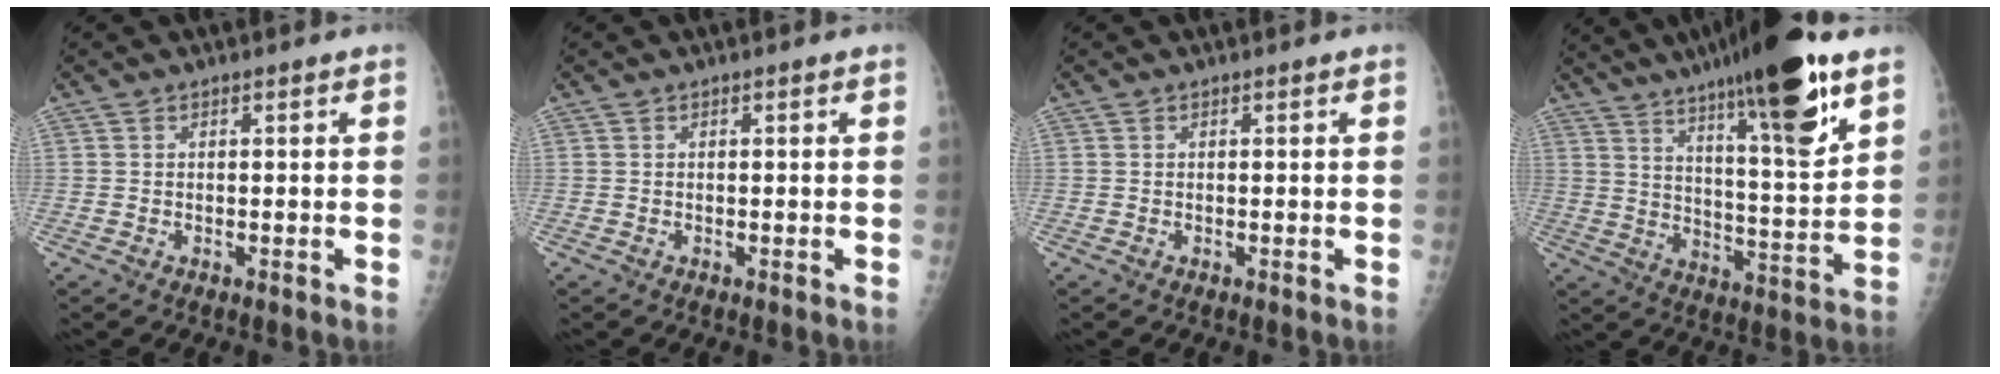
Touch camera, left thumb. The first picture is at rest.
{"total": 0.0}
{"total": 0.0}
{"total": 21.7, "force": [13.2, 3.7, 16.8], "torque": [-0.247, -0.056, 0.207]}